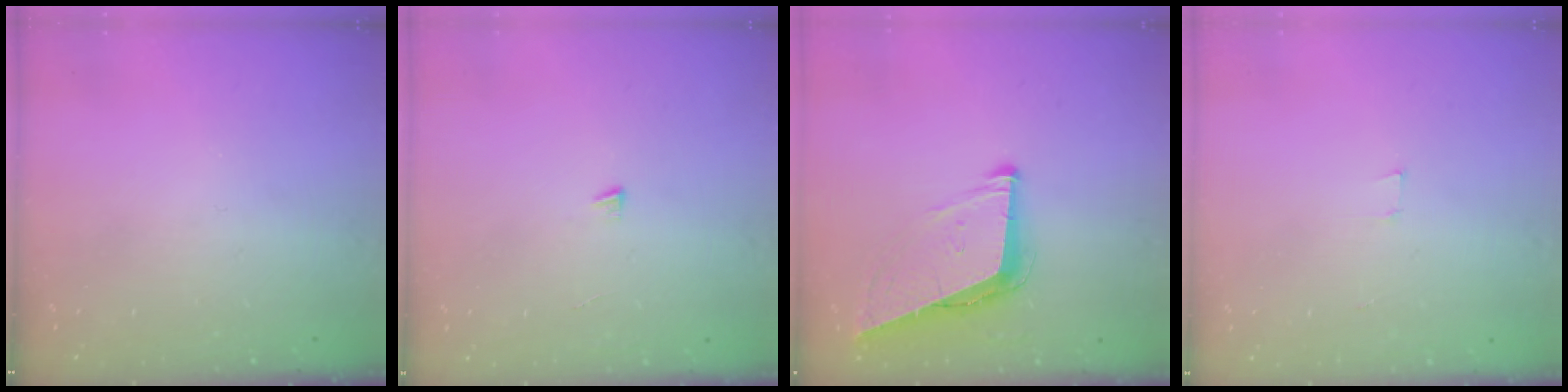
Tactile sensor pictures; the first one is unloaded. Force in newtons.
{"total": 3.1, "press": 3.1, "slide": 0.3}
{"total": 9.3, "press": 8.9, "slide": 2.7}
{"total": 3.4, "press": 2.2, "slide": 2.6}